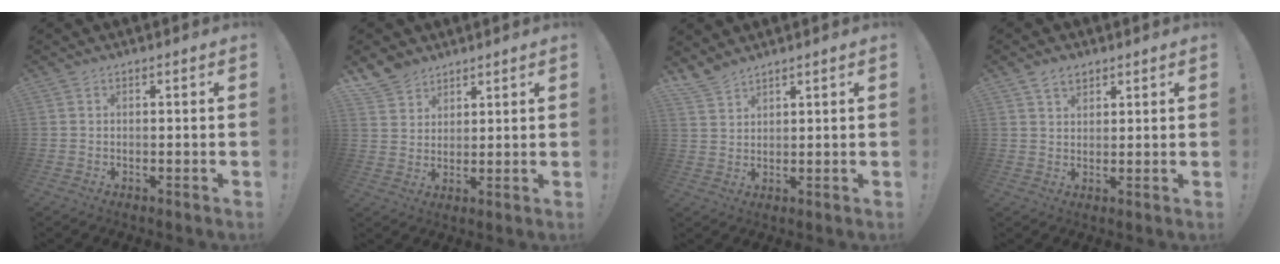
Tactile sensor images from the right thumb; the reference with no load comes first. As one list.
[{"total": 6.9, "force": [5.6, 4.0, 0.9], "torque": [-0.022, -0.038, 0.111]}, {"total": 4.6, "force": [4.2, 1.2, 1.4], "torque": [-0.032, -0.026, 0.081]}, {"total": 3.9, "force": [2.6, 2.3, 1.7], "torque": [-0.024, -0.009, 0.047]}]